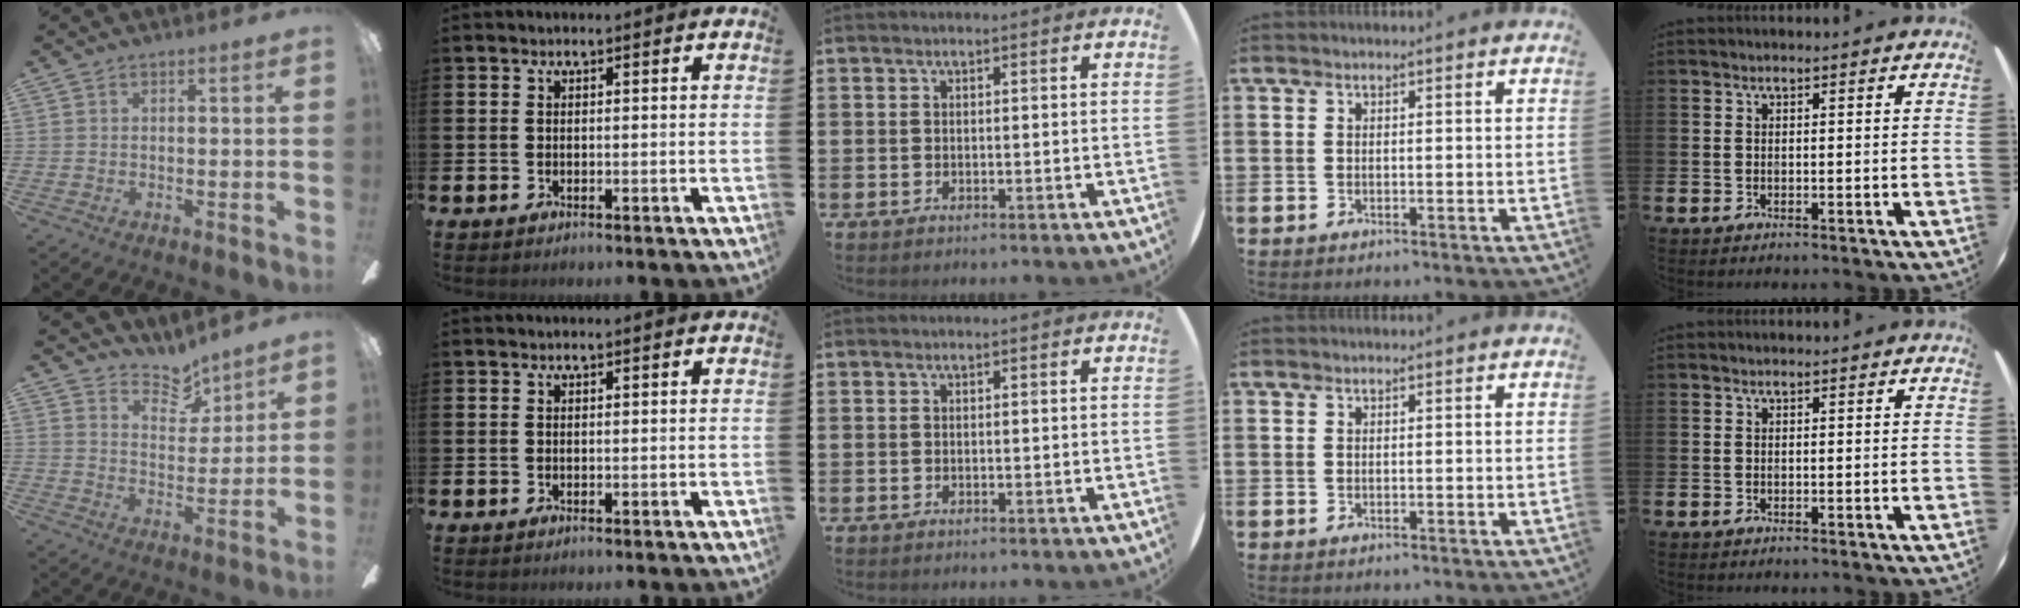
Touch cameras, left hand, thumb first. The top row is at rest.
{"thumb": {"total": 7.6, "force": [6.6, 2.9, 2.2], "torque": [-0.026, -0.045, 0.117]}}